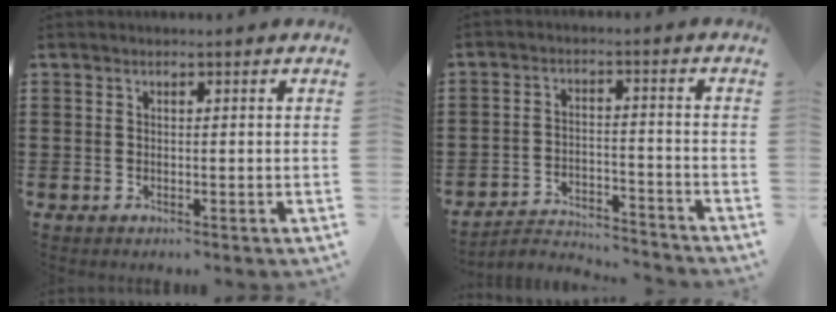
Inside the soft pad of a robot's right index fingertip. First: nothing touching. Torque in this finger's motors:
{"motor_torque": [0.17, 1.43, -1.05, -0.21]}